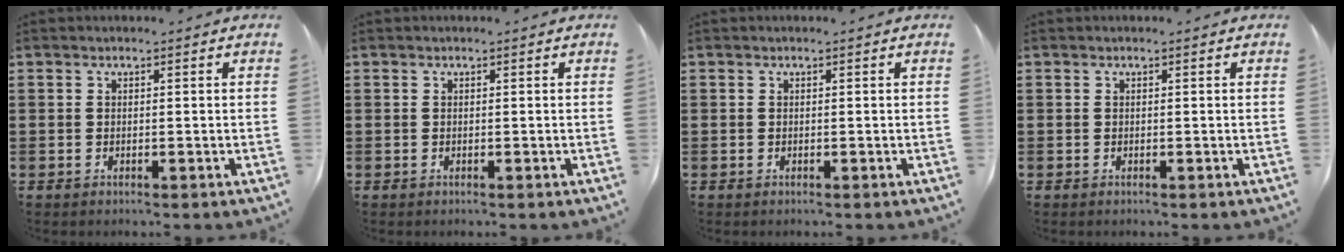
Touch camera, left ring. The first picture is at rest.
{"total": 0.0}
{"total": 0.0}
{"total": 0.0}